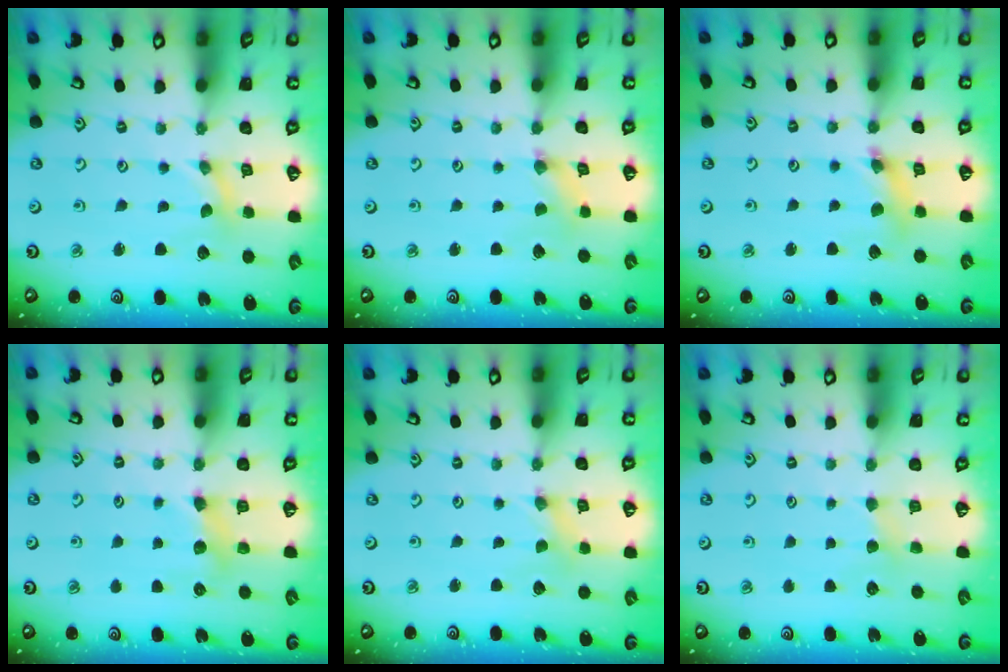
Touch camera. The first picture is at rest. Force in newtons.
{"total": 1.5, "press": 1.5, "slide": 0.4}
{"total": 6.9, "press": 6.8, "slide": 0.8}
{"total": 5.2, "press": 5.1, "slide": 0.6}
{"total": 0.0}
{"total": 2.3, "press": 2.2, "slide": 0.4}